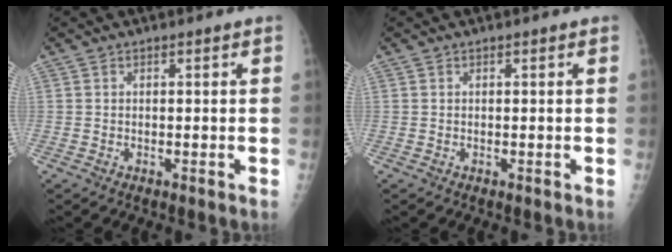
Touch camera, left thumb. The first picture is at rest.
{"total": 0.0}